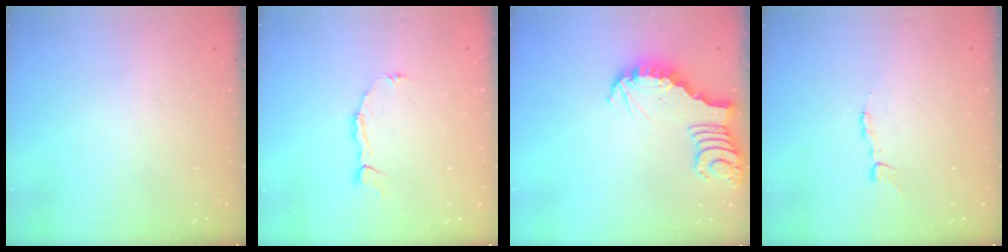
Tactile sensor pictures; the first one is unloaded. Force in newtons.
{"total": 3.5, "press": 3.4, "slide": 0.3}
{"total": 3.0, "press": 3.0, "slide": 0.2}
{"total": 3.5, "press": 3.5, "slide": 0.3}